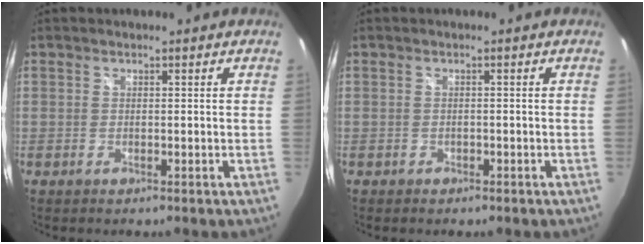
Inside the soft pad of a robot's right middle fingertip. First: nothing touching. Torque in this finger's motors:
{"motor_torque": [-0.12, 0.04, 0.07, 0.01]}